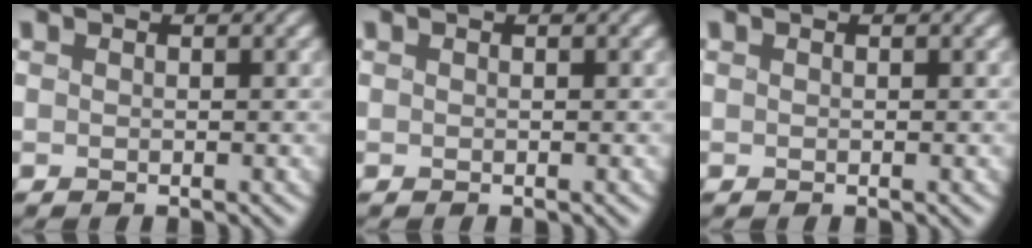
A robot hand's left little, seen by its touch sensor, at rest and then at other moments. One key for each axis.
{"total": 0.0}
{"total": 0.0}